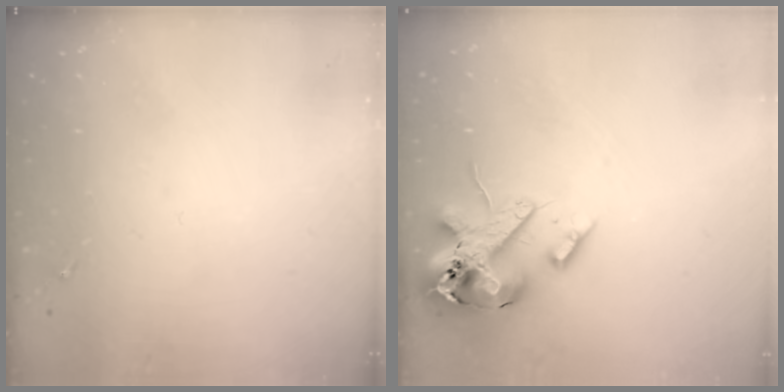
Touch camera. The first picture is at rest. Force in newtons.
{"total": 17.7, "press": 17.4, "slide": 2.9}